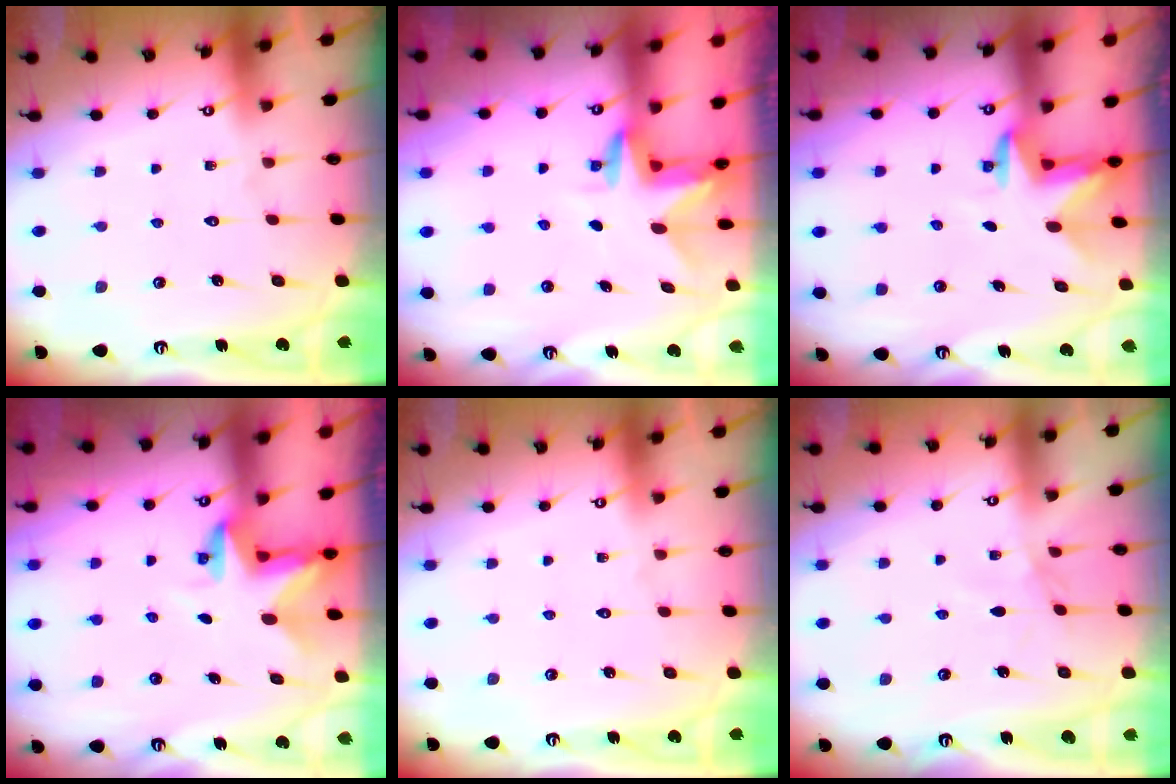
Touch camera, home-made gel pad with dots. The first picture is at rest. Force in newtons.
{"total": 3.1, "press": 3.1, "slide": 0.2}
{"total": 3.2, "press": 3.1, "slide": 0.8}
{"total": 2.8, "press": 2.8, "slide": 0.2}
{"total": 0.0}
{"total": 2.0, "press": 1.9, "slide": 0.4}